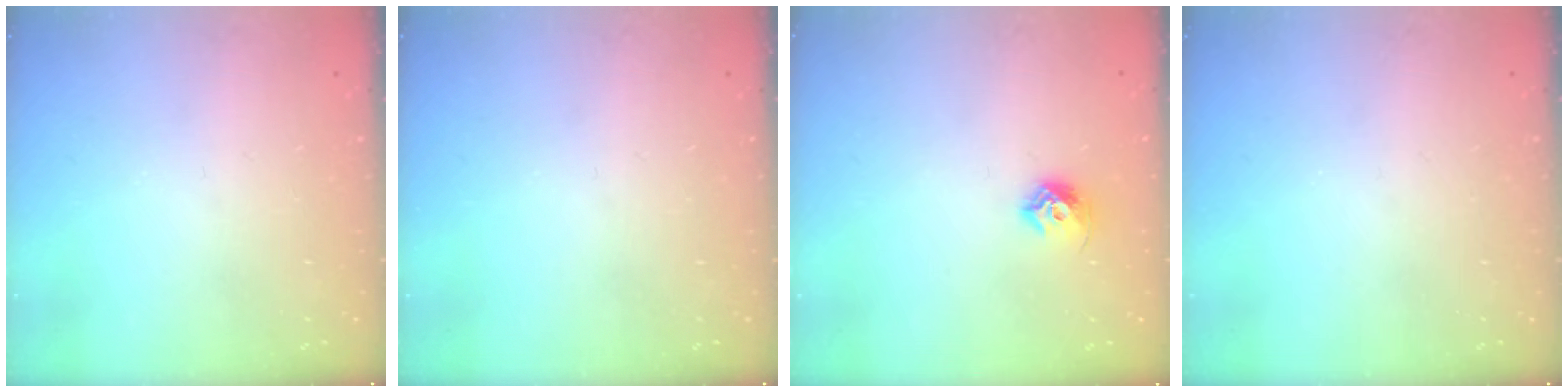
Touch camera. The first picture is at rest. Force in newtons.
{"total": 0.0}
{"total": 7.4, "press": 7.3, "slide": 1.1}
{"total": 0.0}